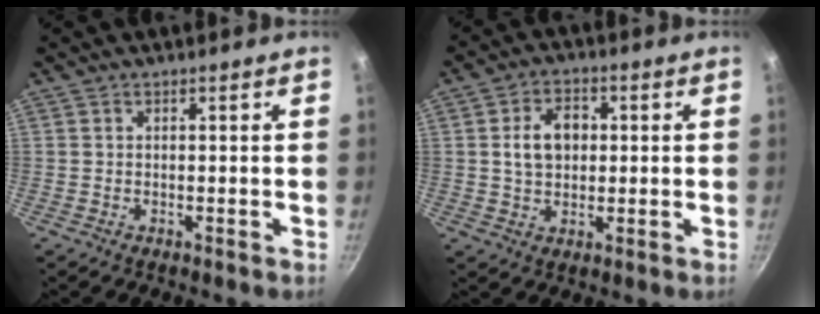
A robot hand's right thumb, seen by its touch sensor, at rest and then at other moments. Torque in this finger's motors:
{"motor_torque": [0.86, 0.62, 0.90, -0.08, 0.00]}